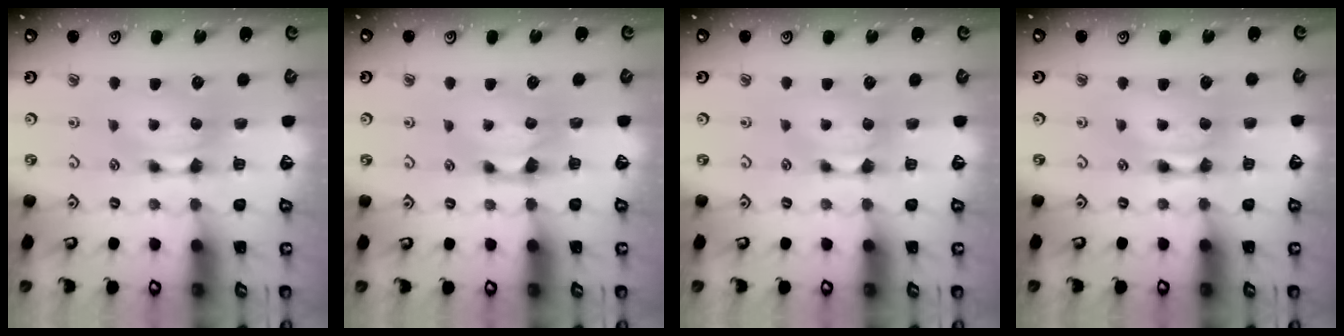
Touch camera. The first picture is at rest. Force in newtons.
{"total": 0.6, "press": 0.1, "slide": 0.6}
{"total": 0.5, "press": 0.4, "slide": 0.3}
{"total": 2.0, "press": 2.0, "slide": 0.1}